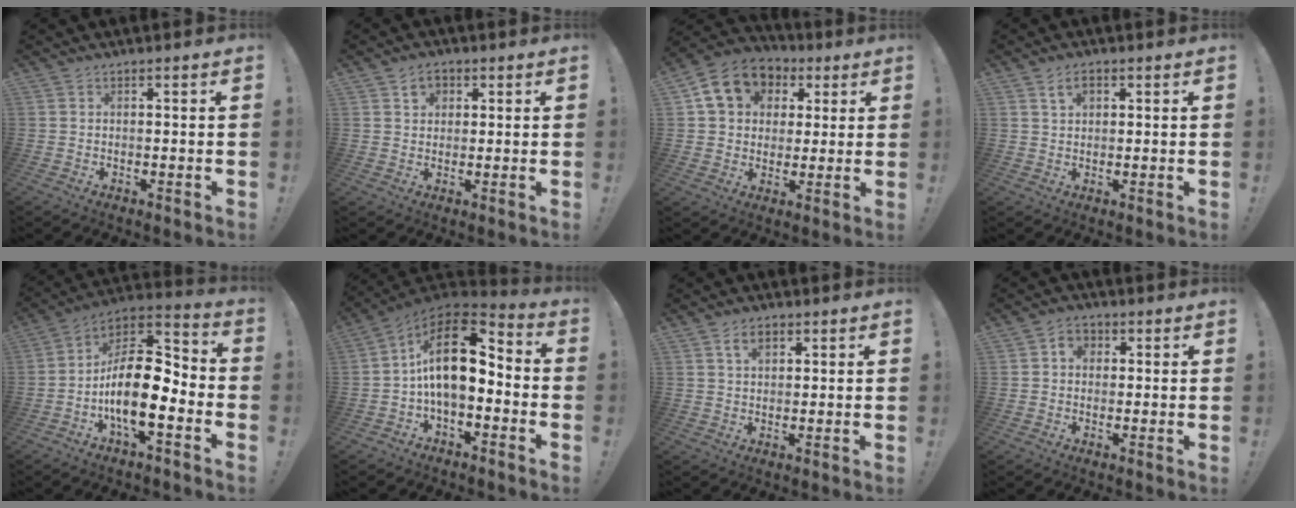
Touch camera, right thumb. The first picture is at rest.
{"total": 4.0, "force": [1.7, 3.2, 1.7], "torque": [-0.024, -0.001, 0.030]}
{"total": 13.6, "force": [5.1, 10.9, 6.4], "torque": [-0.088, -0.014, 0.100]}
{"total": 3.7, "force": [1.7, 2.3, 2.4], "torque": [-0.042, 0.003, 0.030]}
{"total": 17.3, "force": [-4.6, 7.6, 14.8], "torque": [-0.276, 0.016, -0.073]}
{"total": 17.0, "force": [2.0, 9.0, 14.2], "torque": [-0.250, 0.003, 0.037]}
{"total": 4.4, "force": [2.0, 2.5, 3.0], "torque": [-0.046, 0.001, 0.035]}
{"total": 4.1, "force": [0.8, 3.4, 2.1], "torque": [-0.029, 0.005, 0.013]}